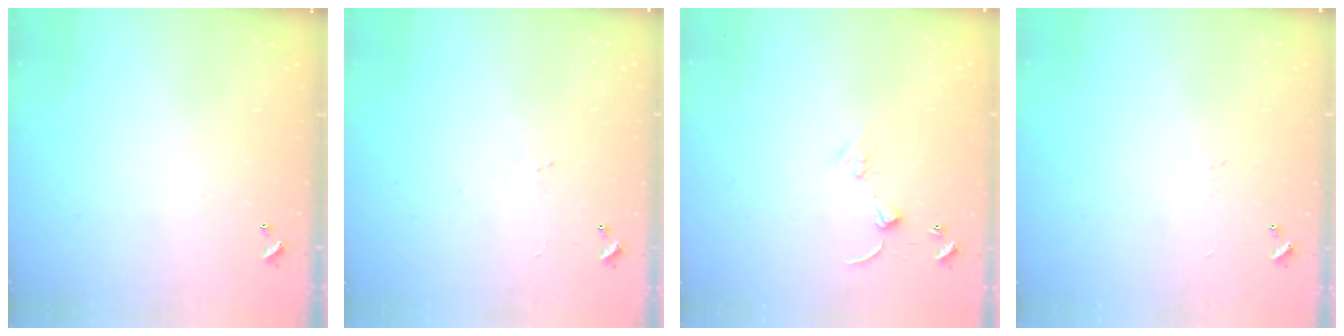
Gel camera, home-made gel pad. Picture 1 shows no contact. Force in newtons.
{"total": 1.9, "press": 1.8, "slide": 0.6}
{"total": 3.7, "press": 3.6, "slide": 0.5}
{"total": 0.0}